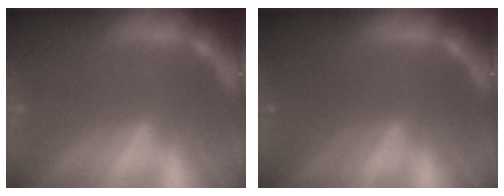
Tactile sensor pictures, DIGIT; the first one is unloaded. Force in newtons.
{"total": 2.5}